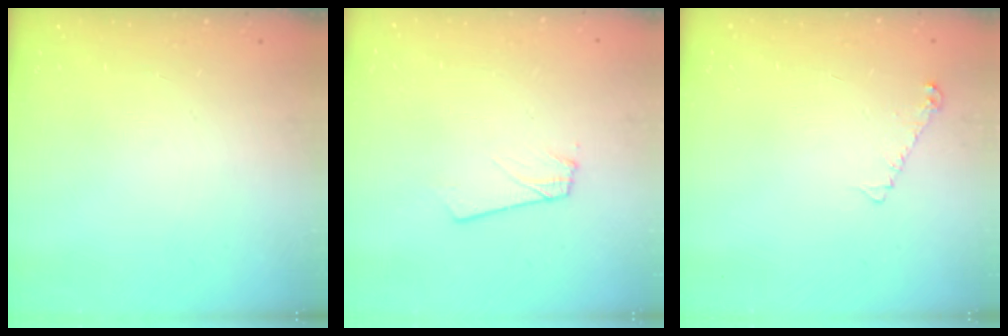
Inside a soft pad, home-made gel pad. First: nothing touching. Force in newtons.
{"total": 1.8, "press": 1.8, "slide": 0.1}
{"total": 4.5, "press": 4.5, "slide": 0.5}